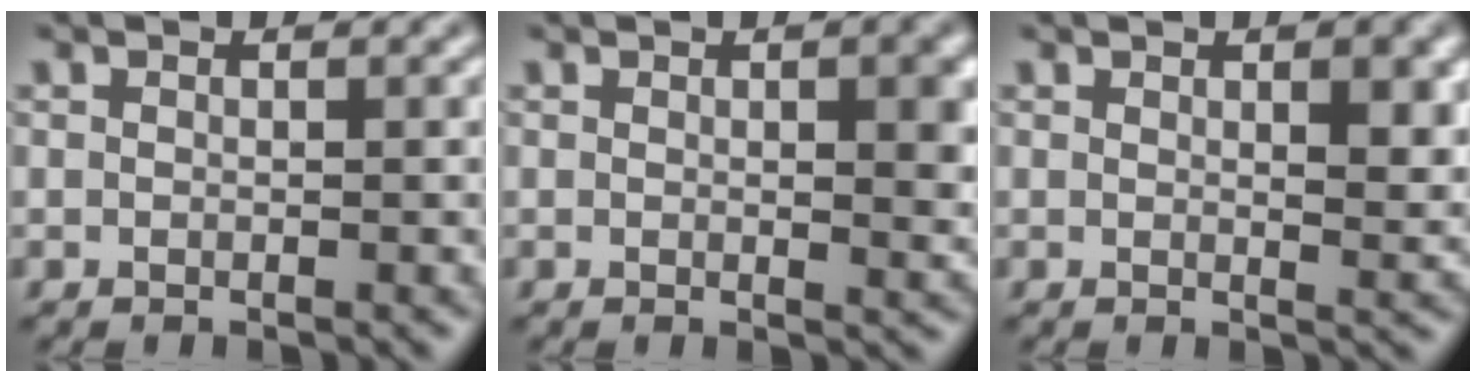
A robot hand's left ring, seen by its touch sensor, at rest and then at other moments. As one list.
[{"total": 3.7, "force": [1.0, 0.9, 3.4], "torque": [-0.041, -0.002, 0.018]}, {"total": 3.6, "force": [1.4, 1.1, 3.1], "torque": [-0.038, -0.004, 0.024]}]